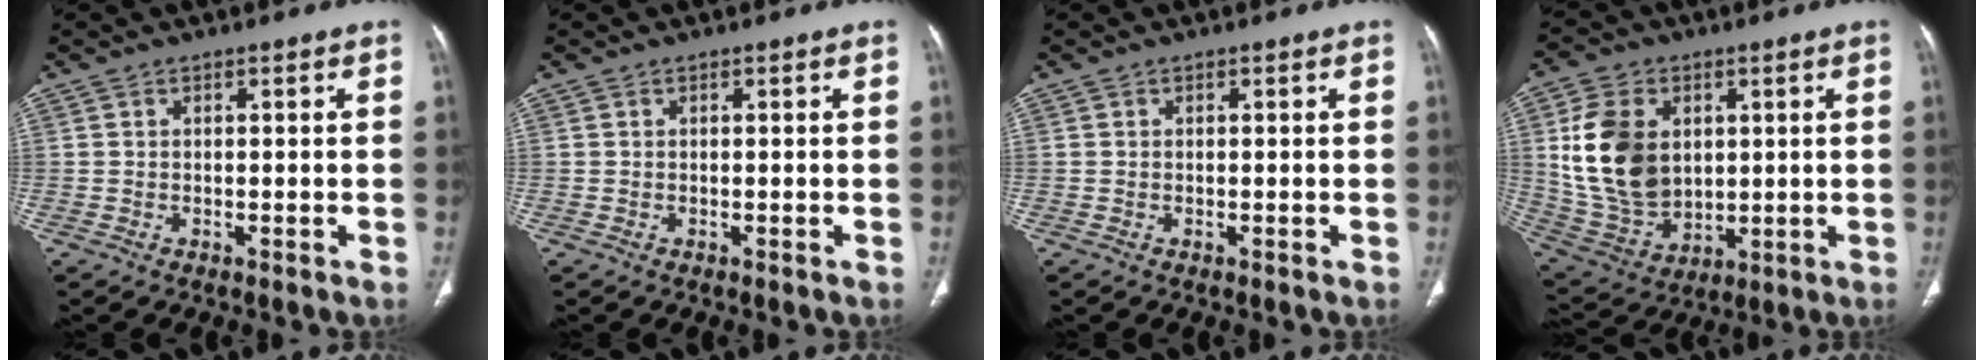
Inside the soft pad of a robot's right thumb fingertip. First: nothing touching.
{"total": 0.0}
{"total": 0.0}
{"total": 16.5, "force": [3.3, 11.8, 11.0], "torque": [-0.183, -0.012, 0.080]}